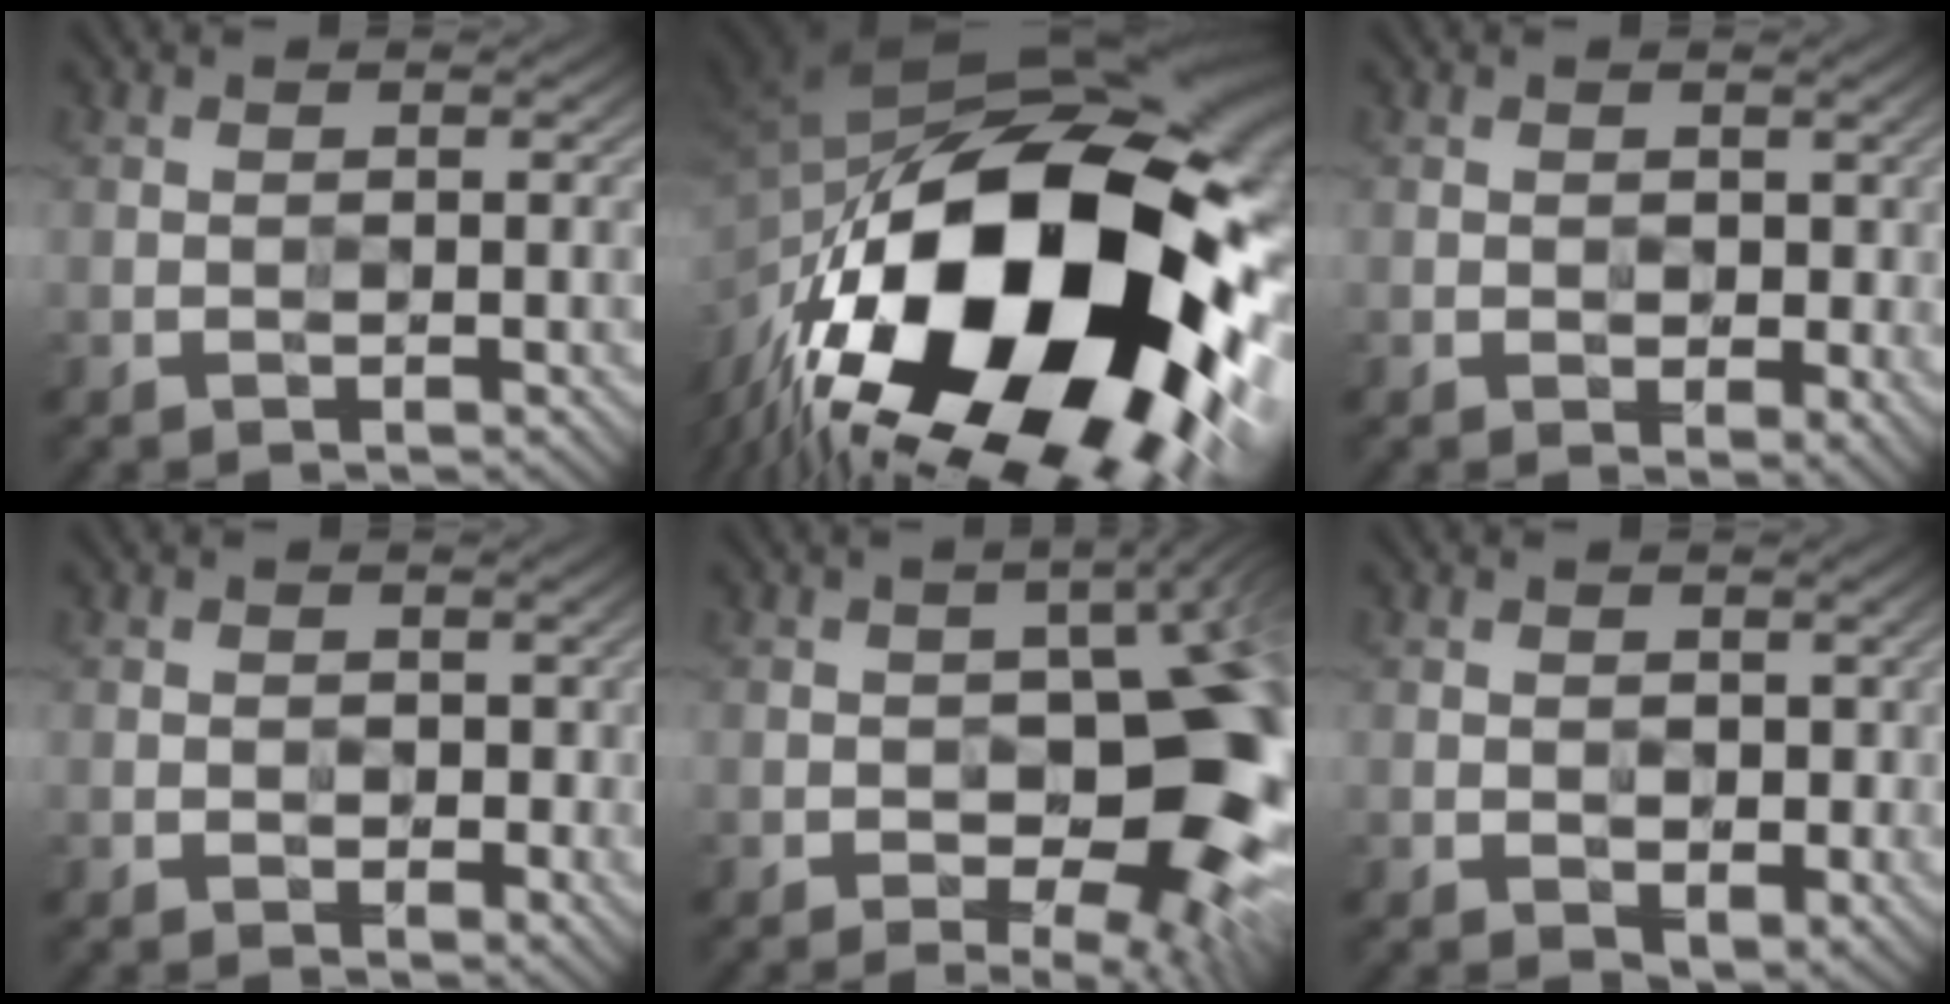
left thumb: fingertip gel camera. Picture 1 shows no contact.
{"total": 22.7, "force": [-5.5, 12.9, 17.9], "torque": [-0.366, -0.059, -0.083]}
{"total": 2.1, "force": [0.3, 1.6, 1.3], "torque": [-0.024, -0.011, 0.007]}
{"total": 1.4, "force": [0.4, 1.2, 0.6], "torque": [-0.014, -0.011, 0.006]}
{"total": 14.1, "force": [-3.1, 6.6, 12.2], "torque": [-0.143, -0.008, -0.040]}
{"total": 2.3, "force": [0.5, 1.9, 1.4], "torque": [-0.025, -0.014, 0.010]}